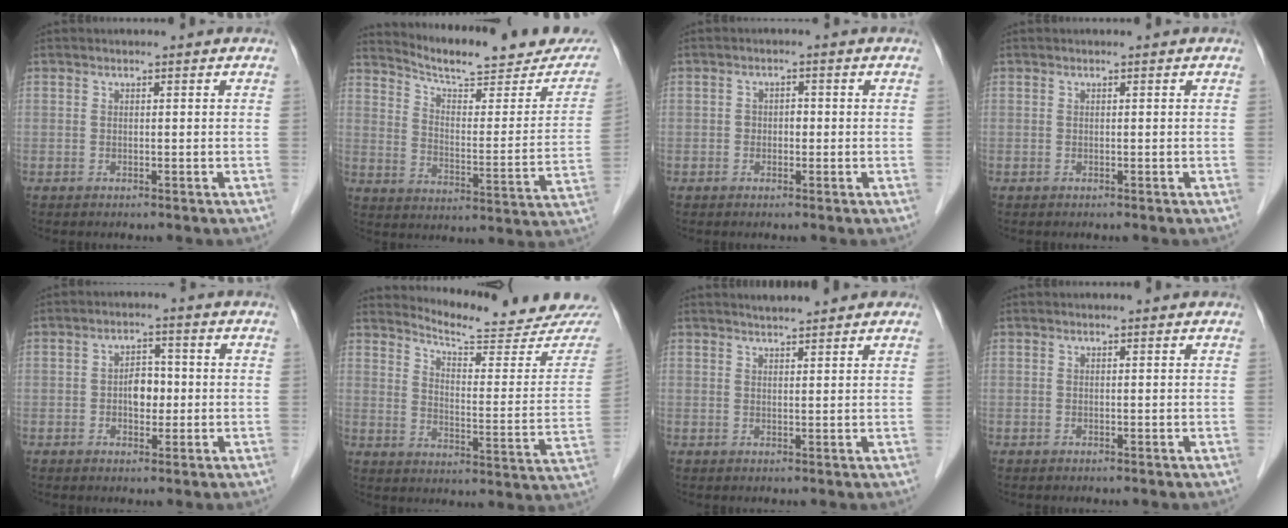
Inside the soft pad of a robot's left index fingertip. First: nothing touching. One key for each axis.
{"total": 19.6, "fx": 18.0, "fy": 3.1, "fz": 7.1, "tx": -0.097, "ty": -0.044, "tz": 0.235}
{"total": 1.7, "fx": -0.2, "fy": 1.2, "fz": 1.1, "tx": -0.014, "ty": 0.008, "tz": -0.005}
{"total": 0.0}
{"total": 3.8, "fx": -0.4, "fy": 2.4, "fz": 2.9, "tx": -0.049, "ty": 0.011, "tz": -0.007}
{"total": 17.2, "fx": 16.7, "fy": 0.3, "fz": 3.8, "tx": -0.056, "ty": -0.100, "tz": 0.207}
{"total": 4.0, "fx": 3.7, "fy": 0.5, "fz": 1.5, "tx": -0.022, "ty": 0.019, "tz": 0.049}
{"total": 0.0}